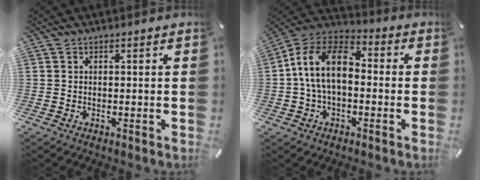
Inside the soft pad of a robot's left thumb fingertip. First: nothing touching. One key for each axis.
{"total": 13.0, "fx": -0.5, "fy": 8.6, "fz": 9.8, "tx": -0.213, "ty": 0.015, "tz": -0.013}